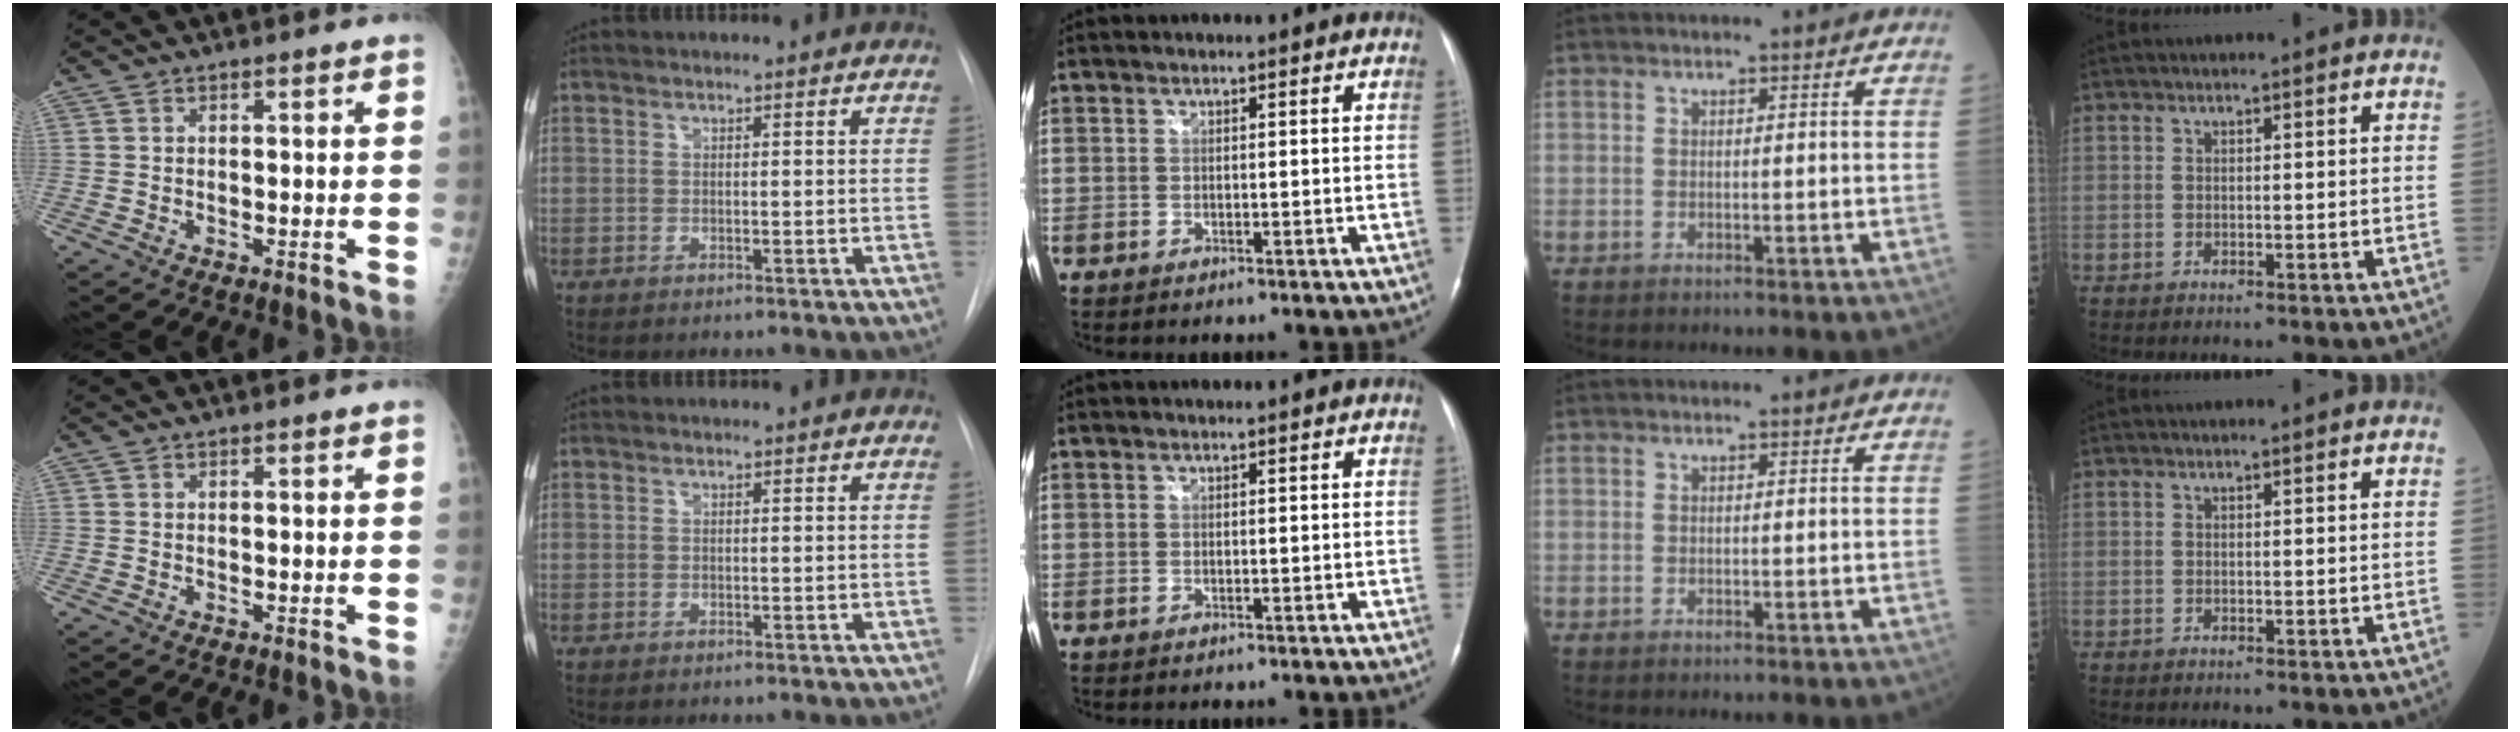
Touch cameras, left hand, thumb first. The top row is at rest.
{}